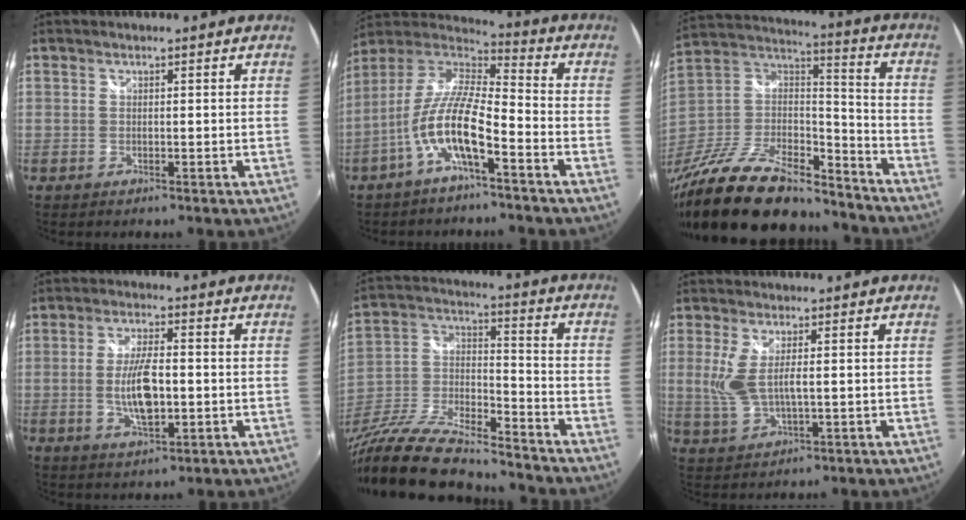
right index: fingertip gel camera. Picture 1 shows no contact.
{"total": 12.5, "force": [-5.7, 3.0, 10.7], "torque": [-0.214, 0.001, -0.109]}
{"total": 27.7, "force": [-20.8, 10.7, 14.9], "torque": [-0.295, 0.007, -0.332]}
{"total": 8.7, "force": [-1.1, 3.4, 7.9], "torque": [-0.153, -0.004, -0.018]}
{"total": 19.0, "force": [-14.0, 6.0, 11.4], "torque": [-0.234, -0.017, -0.252]}
{"total": 6.5, "force": [0.2, 2.0, 6.2], "torque": [-0.137, -0.008, 0.012]}